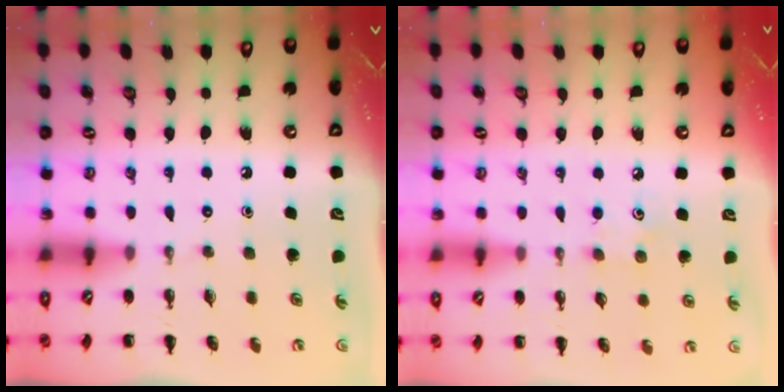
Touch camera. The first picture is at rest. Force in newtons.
{"total": 5.3, "press": 5.1, "slide": 1.6}